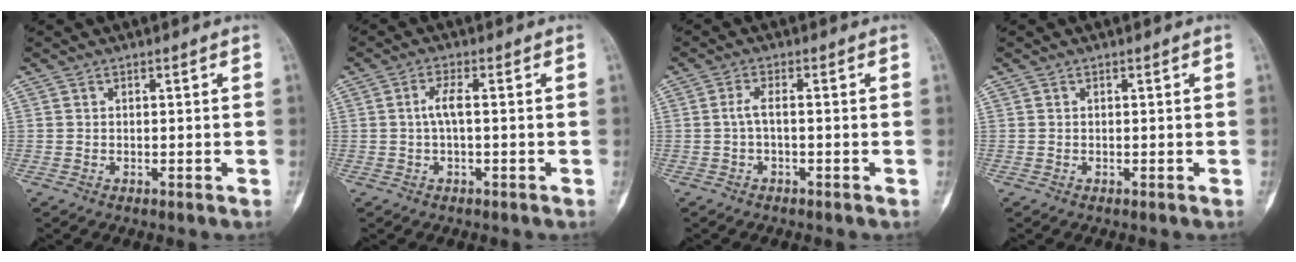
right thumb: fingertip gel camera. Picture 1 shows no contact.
{"total": 2.9, "force": [0.0, 0.7, 2.9], "torque": [-0.066, 0.007, -0.002]}
{"total": 2.1, "force": [-0.4, 0.5, 2.0], "torque": [-0.041, 0.012, -0.008]}
{"total": 0.0}